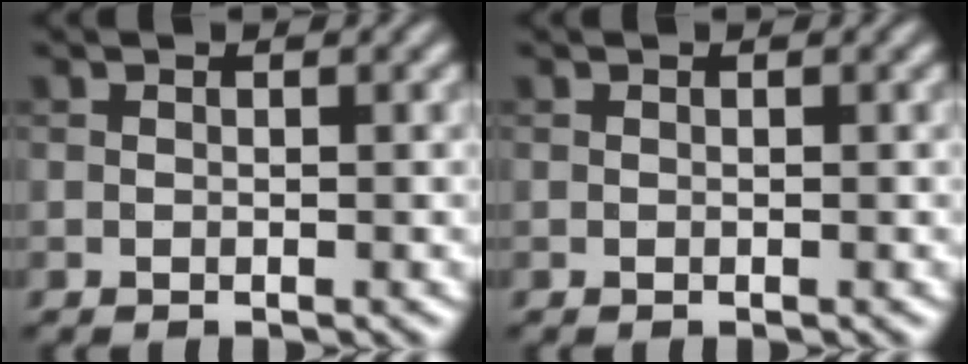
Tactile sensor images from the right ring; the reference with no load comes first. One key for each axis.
{"total": 0.0}